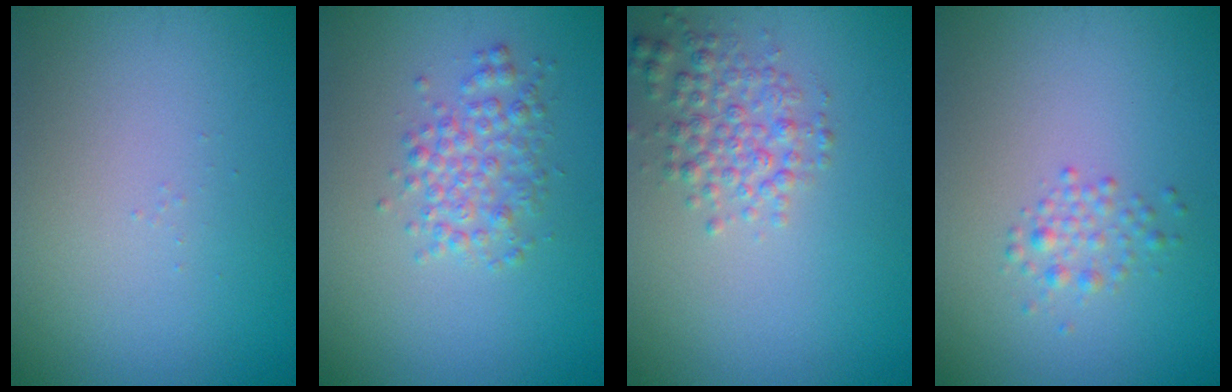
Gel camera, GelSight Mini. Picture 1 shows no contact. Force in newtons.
{"total": 2.8, "press": 2.8, "slide": 0.0}
{"total": 3.0, "press": 3.0, "slide": 0.1}
{"total": 2.2, "press": 2.2, "slide": 0.0}